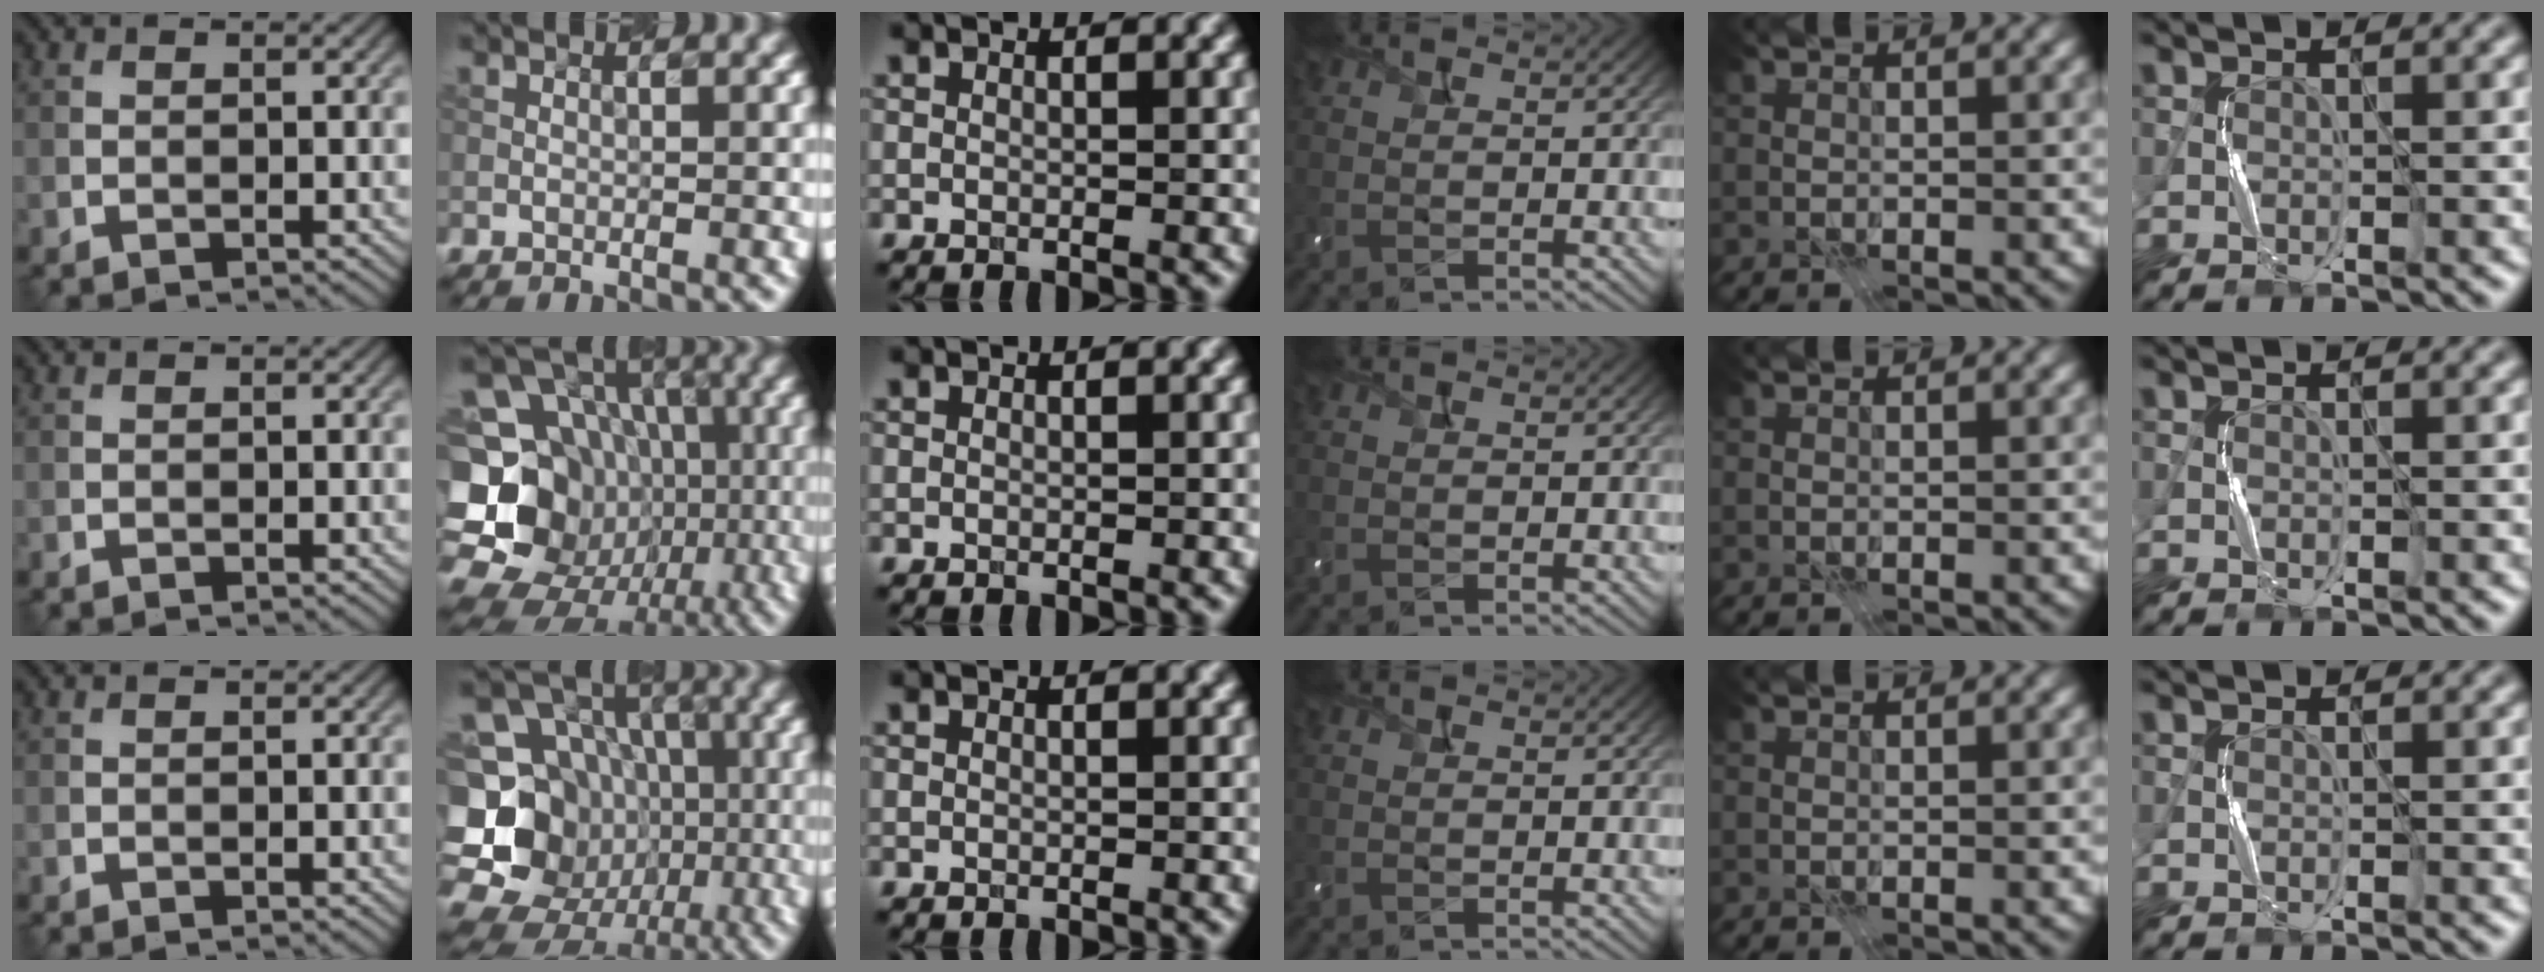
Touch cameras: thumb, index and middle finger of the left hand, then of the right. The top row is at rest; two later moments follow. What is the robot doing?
{"motion": "press", "object": "camera"}